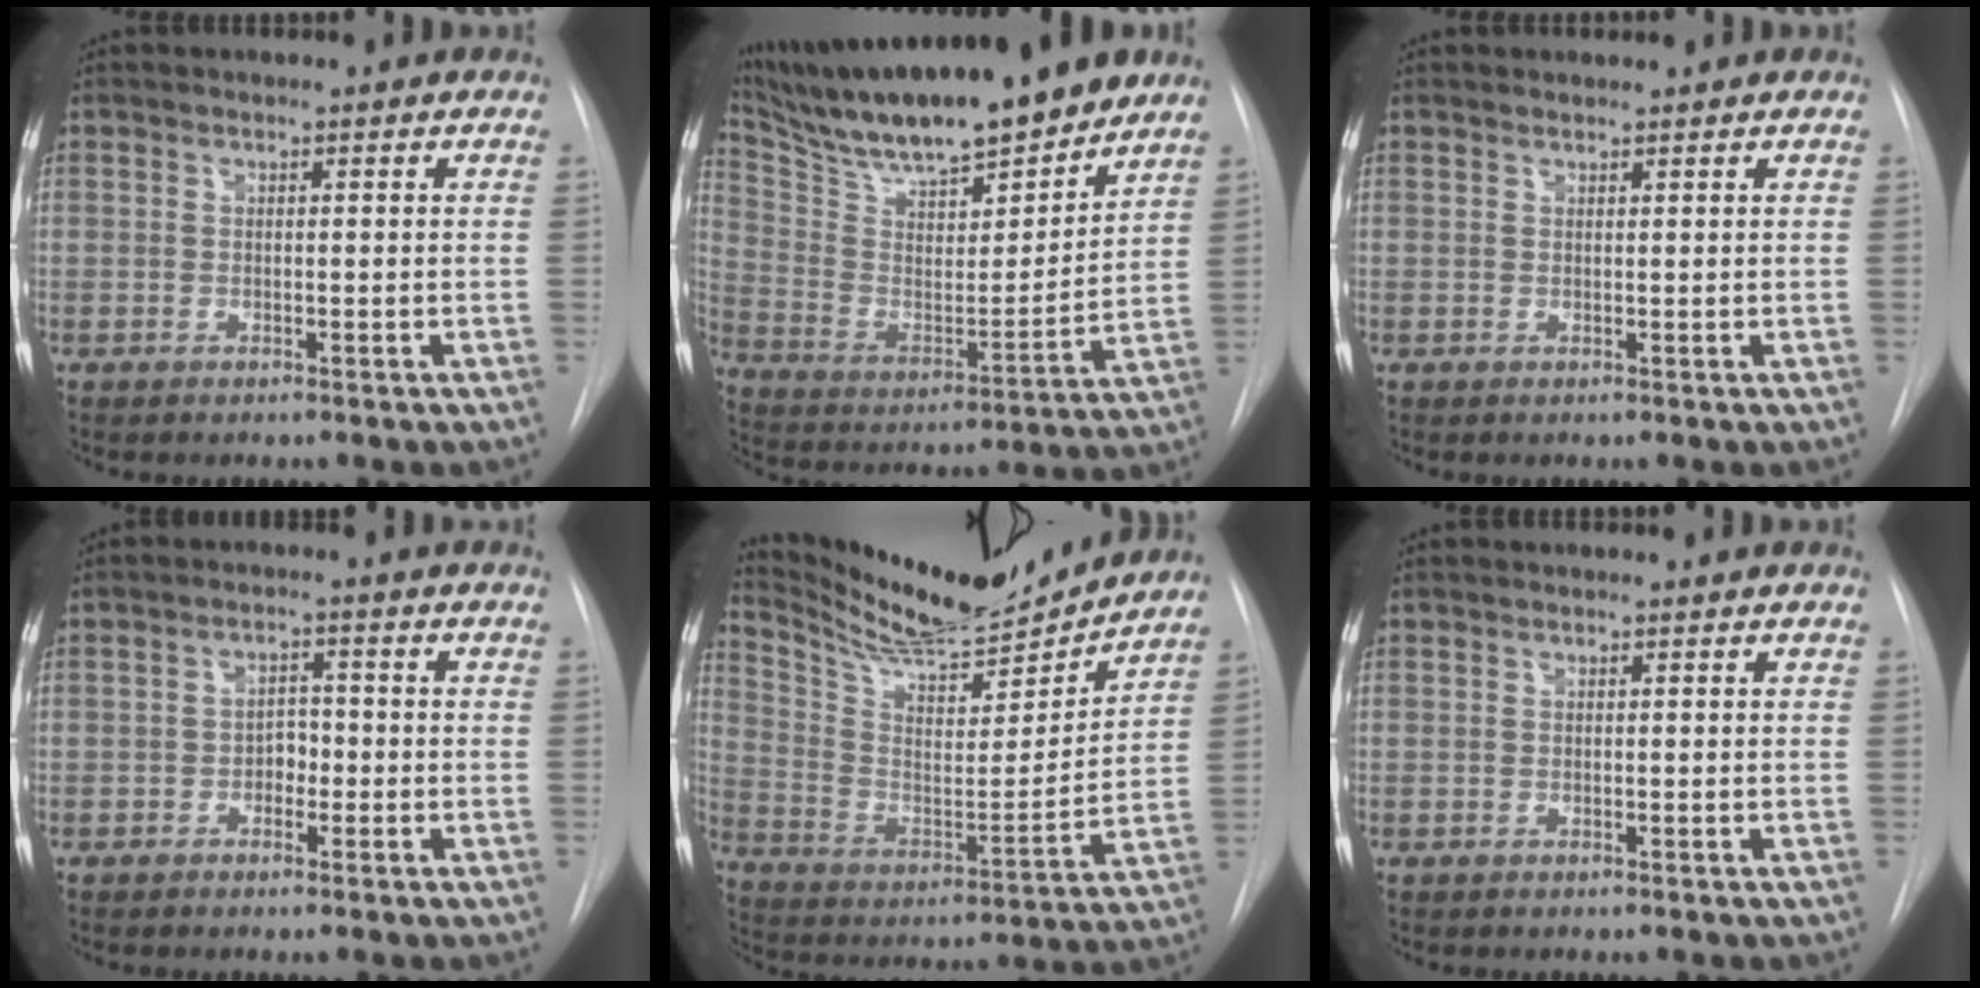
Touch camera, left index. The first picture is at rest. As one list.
[{"total": 23.5, "force": [19.9, 3.8, 11.9], "torque": [-0.216, -0.004, 0.324]}, {"total": 0.9, "force": [0.9, 0.1, 0.0], "torque": [-0.009, 0.007, 0.018]}, {"total": 2.5, "force": [-0.9, 1.7, 1.6], "torque": [-0.018, 0.008, -0.017]}, {"total": 17.9, "force": [16.9, 1.6, 5.7], "torque": [-0.115, -0.021, 0.275]}, {"total": 0.0}]